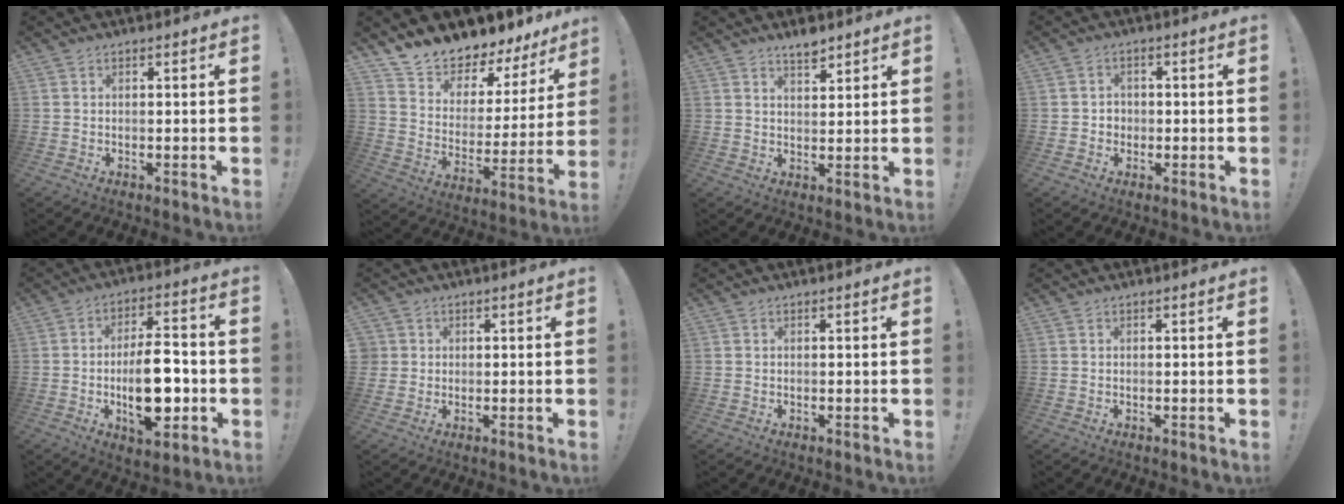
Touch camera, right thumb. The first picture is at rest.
{"total": 9.5, "force": [9.2, 2.3, 0.8], "torque": [-0.032, -0.103, 0.160]}
{"total": 4.5, "force": [3.8, 1.5, 1.9], "torque": [-0.013, -0.027, 0.063]}
{"total": 2.8, "force": [-0.6, 2.5, 1.0], "torque": [-0.015, 0.004, -0.012]}
{"total": 16.7, "force": [-3.5, 7.7, 14.4], "torque": [-0.233, 0.005, -0.059]}
{"total": 2.5, "force": [0.6, 2.4, 0.2], "torque": [-0.007, 0.003, 0.012]}
{"total": 0.0}
{"total": 0.0}